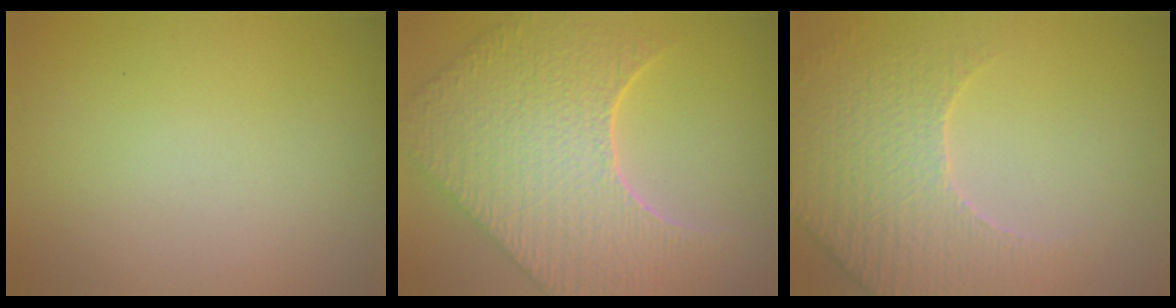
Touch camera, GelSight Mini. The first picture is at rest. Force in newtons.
{"total": 9.8, "press": 7.2, "slide": 6.6}
{"total": 4.4, "press": 4.3, "slide": 0.8}